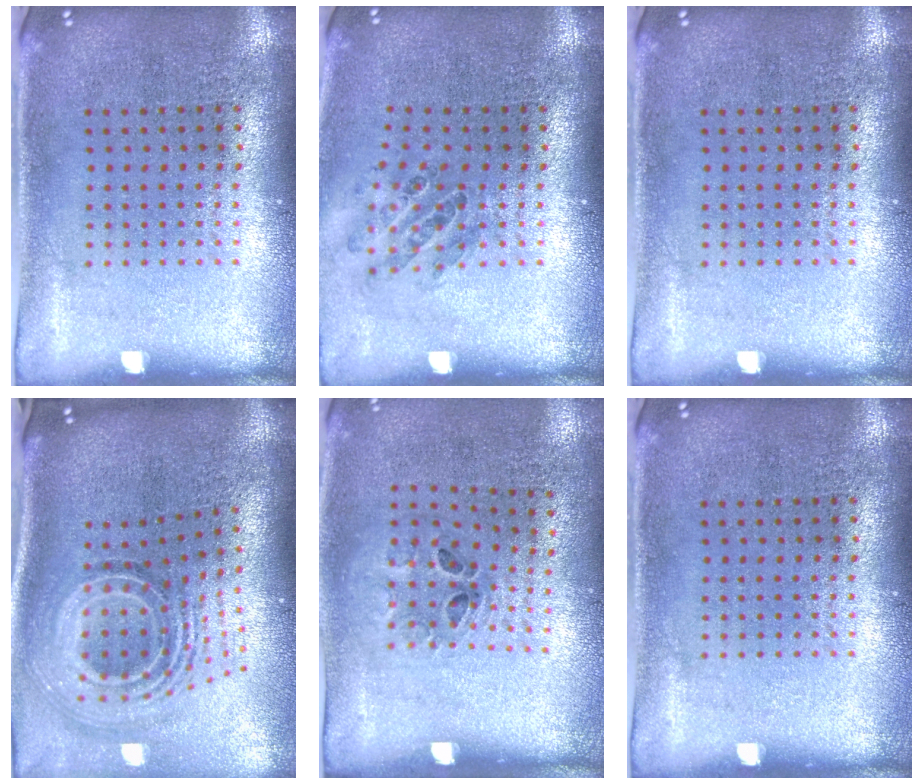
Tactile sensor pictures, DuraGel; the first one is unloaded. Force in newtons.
{"total": 0.9, "press": 0.9, "slide": 0.2}
{"total": 0.0}
{"total": 2.4, "press": 1.6, "slide": 1.7}
{"total": 1.2, "press": 0.6, "slide": 1.0}
{"total": 0.0}